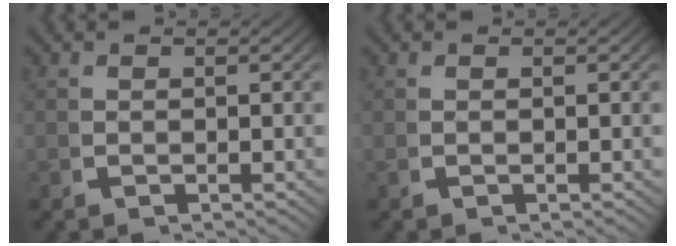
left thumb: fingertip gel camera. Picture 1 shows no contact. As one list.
[{"total": 0.0}]